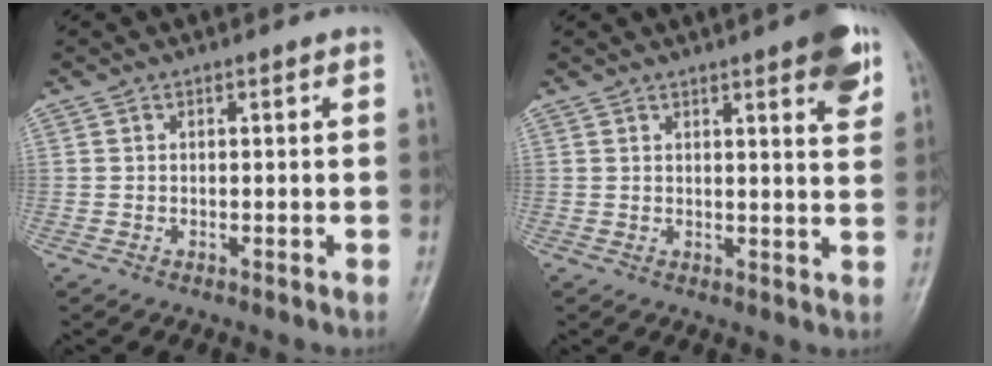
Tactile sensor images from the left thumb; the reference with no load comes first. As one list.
[{"total": 7.4, "force": [4.2, 1.5, 6.0], "torque": [-0.064, -0.017, 0.049]}]